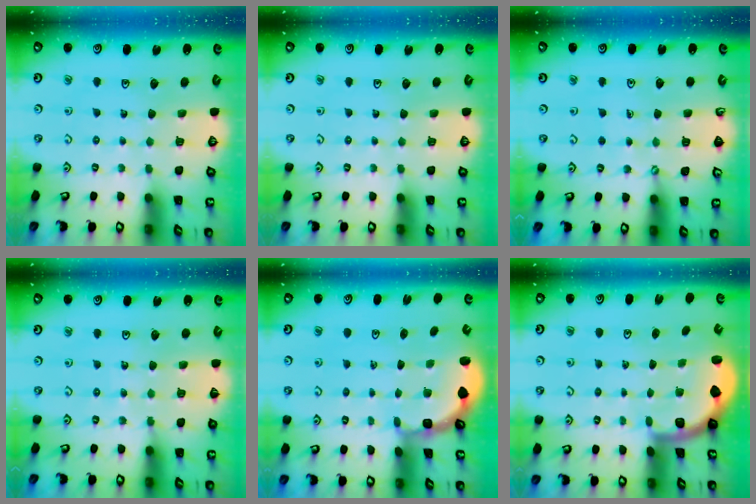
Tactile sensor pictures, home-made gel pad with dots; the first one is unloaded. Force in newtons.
{"total": 0.0}
{"total": 1.6, "press": 1.6, "slide": 0.1}
{"total": 4.9, "press": 4.7, "slide": 1.2}
{"total": 2.0, "press": 1.6, "slide": 1.1}
{"total": 1.9, "press": 1.8, "slide": 0.5}